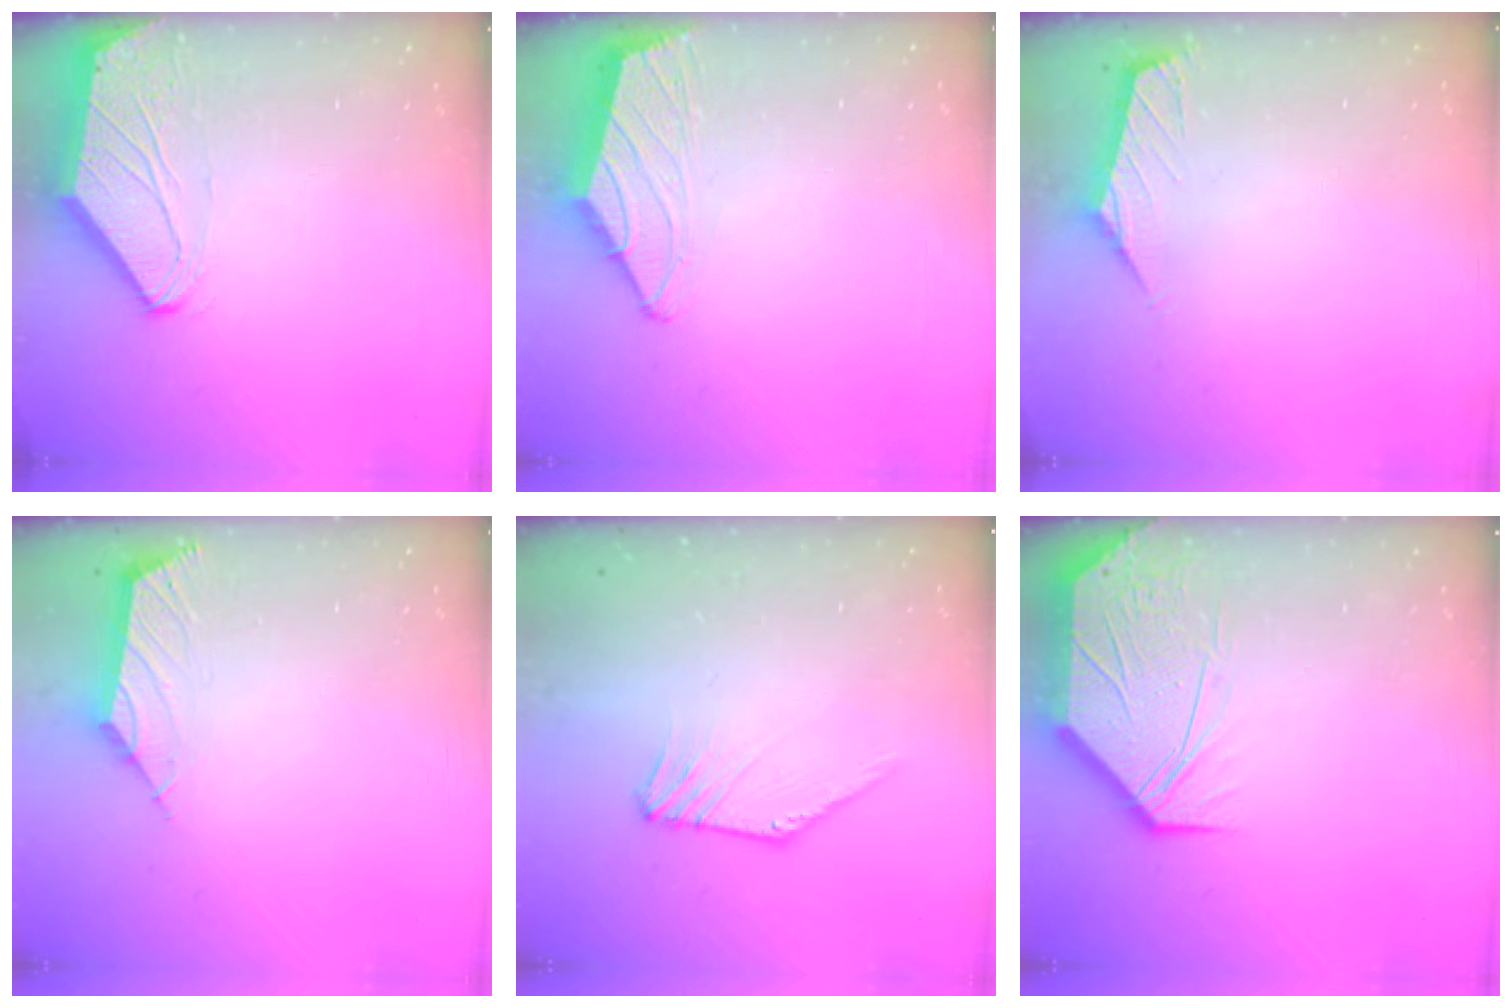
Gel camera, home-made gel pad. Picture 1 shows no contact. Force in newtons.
{"total": 1.4, "press": 1.3, "slide": 0.5}
{"total": 0.7, "press": 0.6, "slide": 0.5}
{"total": 2.9, "press": 2.8, "slide": 0.7}
{"total": 3.4, "press": 3.4, "slide": 0.1}
{"total": 12.8, "press": 12.7, "slide": 1.6}